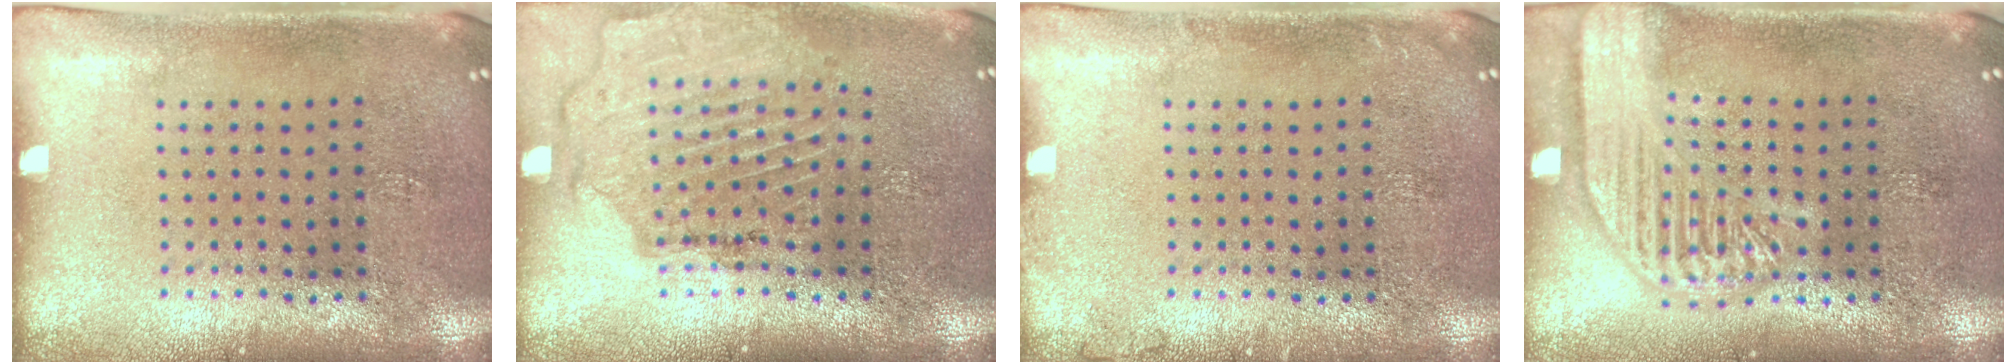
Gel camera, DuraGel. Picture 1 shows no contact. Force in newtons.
{"total": 1.6, "press": 1.5, "slide": 0.3}
{"total": 0.8, "press": 0.7, "slide": 0.2}
{"total": 2.5, "press": 2.5, "slide": 0.2}